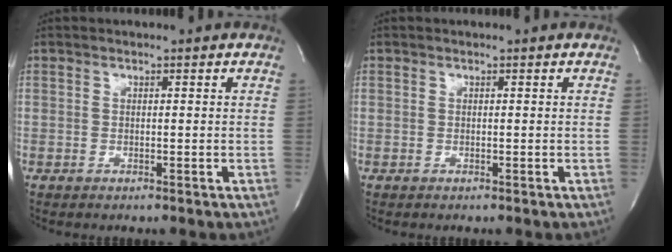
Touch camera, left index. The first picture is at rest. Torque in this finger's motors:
{"motor_torque": [-0.13, 0.15, 0.00, 0.00]}